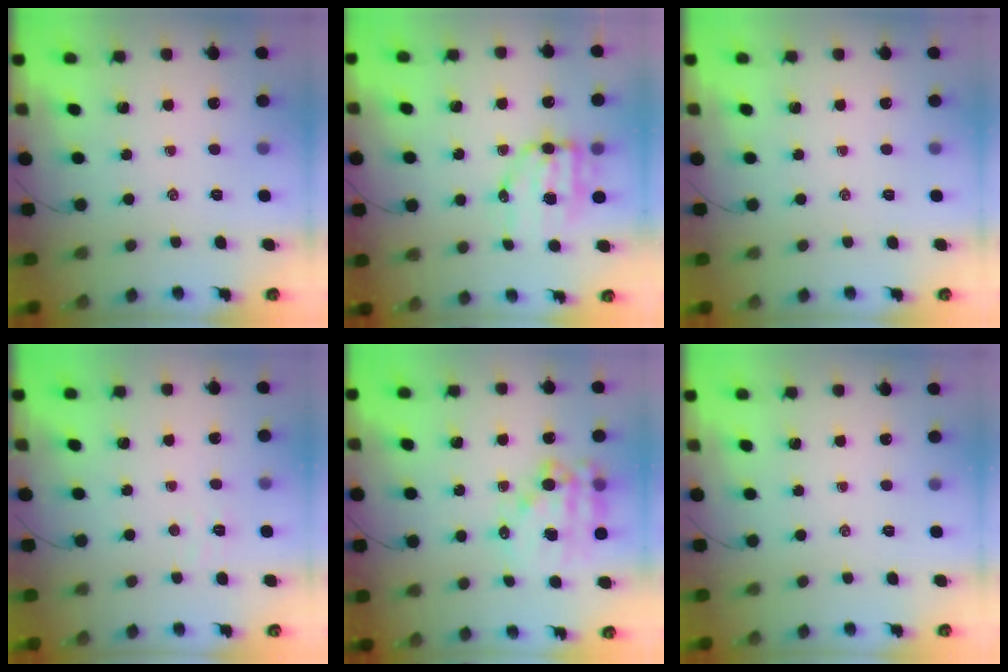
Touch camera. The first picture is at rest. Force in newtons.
{"total": 7.7, "press": 7.5, "slide": 1.7}
{"total": 0.0}
{"total": 2.5, "press": 2.4, "slide": 0.8}
{"total": 14.6, "press": 14.2, "slide": 3.2}
{"total": 0.0}